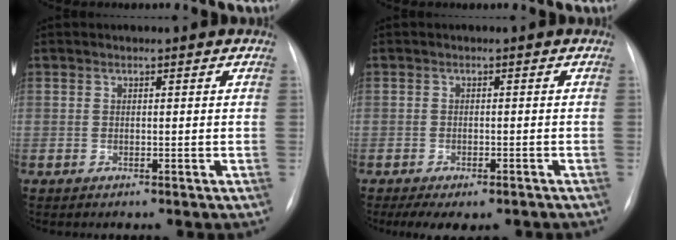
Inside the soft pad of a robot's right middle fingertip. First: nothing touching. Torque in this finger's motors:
{"motor_torque": [0.14, -0.37, -0.20, -0.07]}